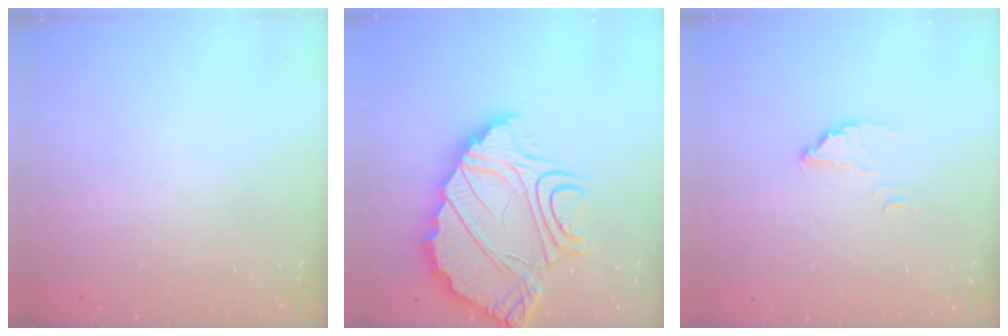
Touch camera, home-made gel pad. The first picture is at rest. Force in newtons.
{"total": 17.1, "press": 17.1, "slide": 1.4}
{"total": 2.7, "press": 2.7, "slide": 0.1}